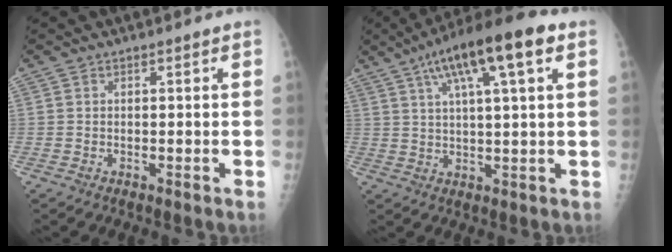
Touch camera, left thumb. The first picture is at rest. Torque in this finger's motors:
{"motor_torque": [0.80, -0.04, 1.20, -0.89, 0.36]}